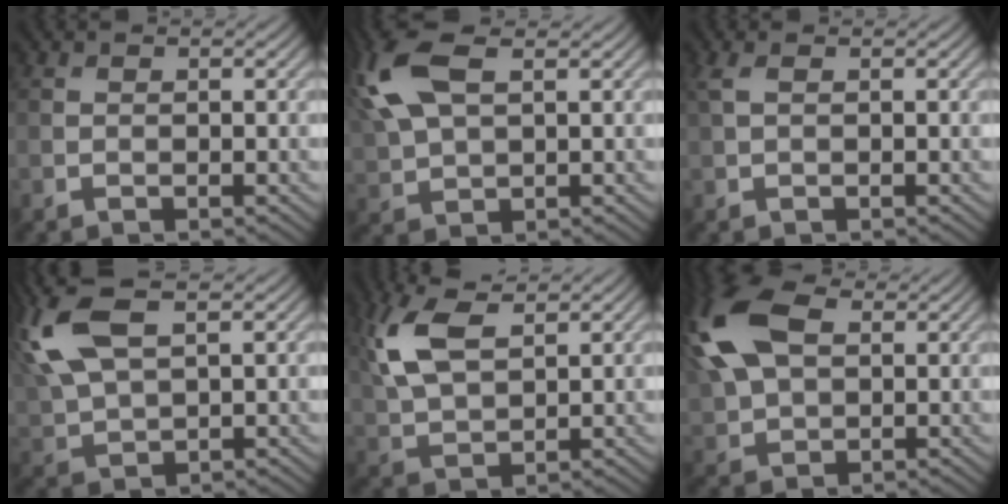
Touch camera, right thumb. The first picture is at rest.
{"total": 12.0, "force": [4.7, 5.9, 9.4], "torque": [-0.249, 0.023, 0.087]}
{"total": 1.7, "force": [0.8, 0.5, 1.4], "torque": [-0.040, 0.007, 0.016]}
{"total": 11.7, "force": [4.9, 5.3, 9.3], "torque": [-0.245, 0.019, 0.094]}
{"total": 9.9, "force": [4.4, 4.5, 7.7], "torque": [-0.203, 0.018, 0.087]}
{"total": 14.7, "force": [4.9, 8.3, 11.1], "torque": [-0.285, 0.029, 0.089]}